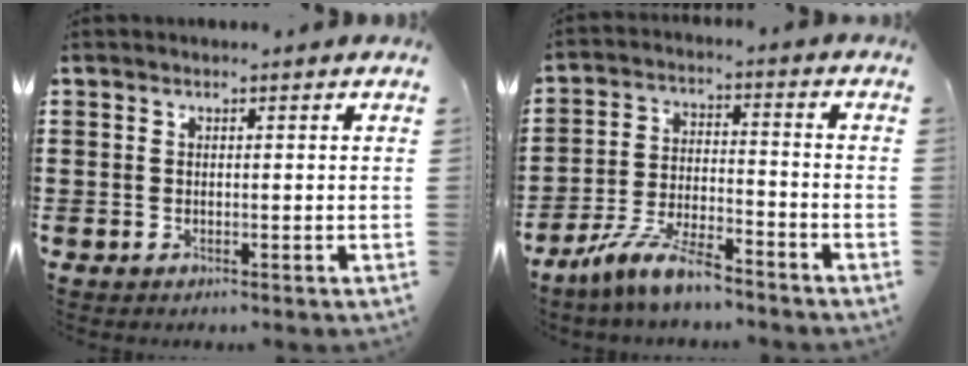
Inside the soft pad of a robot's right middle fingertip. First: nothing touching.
{"total": 8.1, "force": [-6.8, 1.0, 4.2], "torque": [-0.096, -0.001, -0.133]}